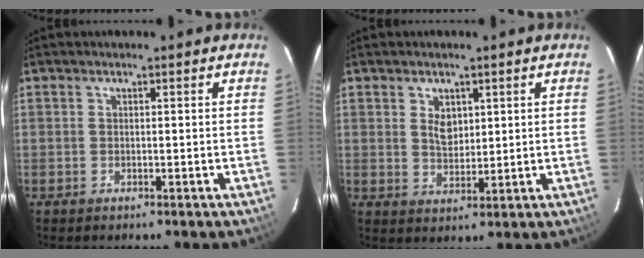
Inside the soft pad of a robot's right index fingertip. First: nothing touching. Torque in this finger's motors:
{"motor_torque": [0.00, 0.19, -0.01, 0.02]}